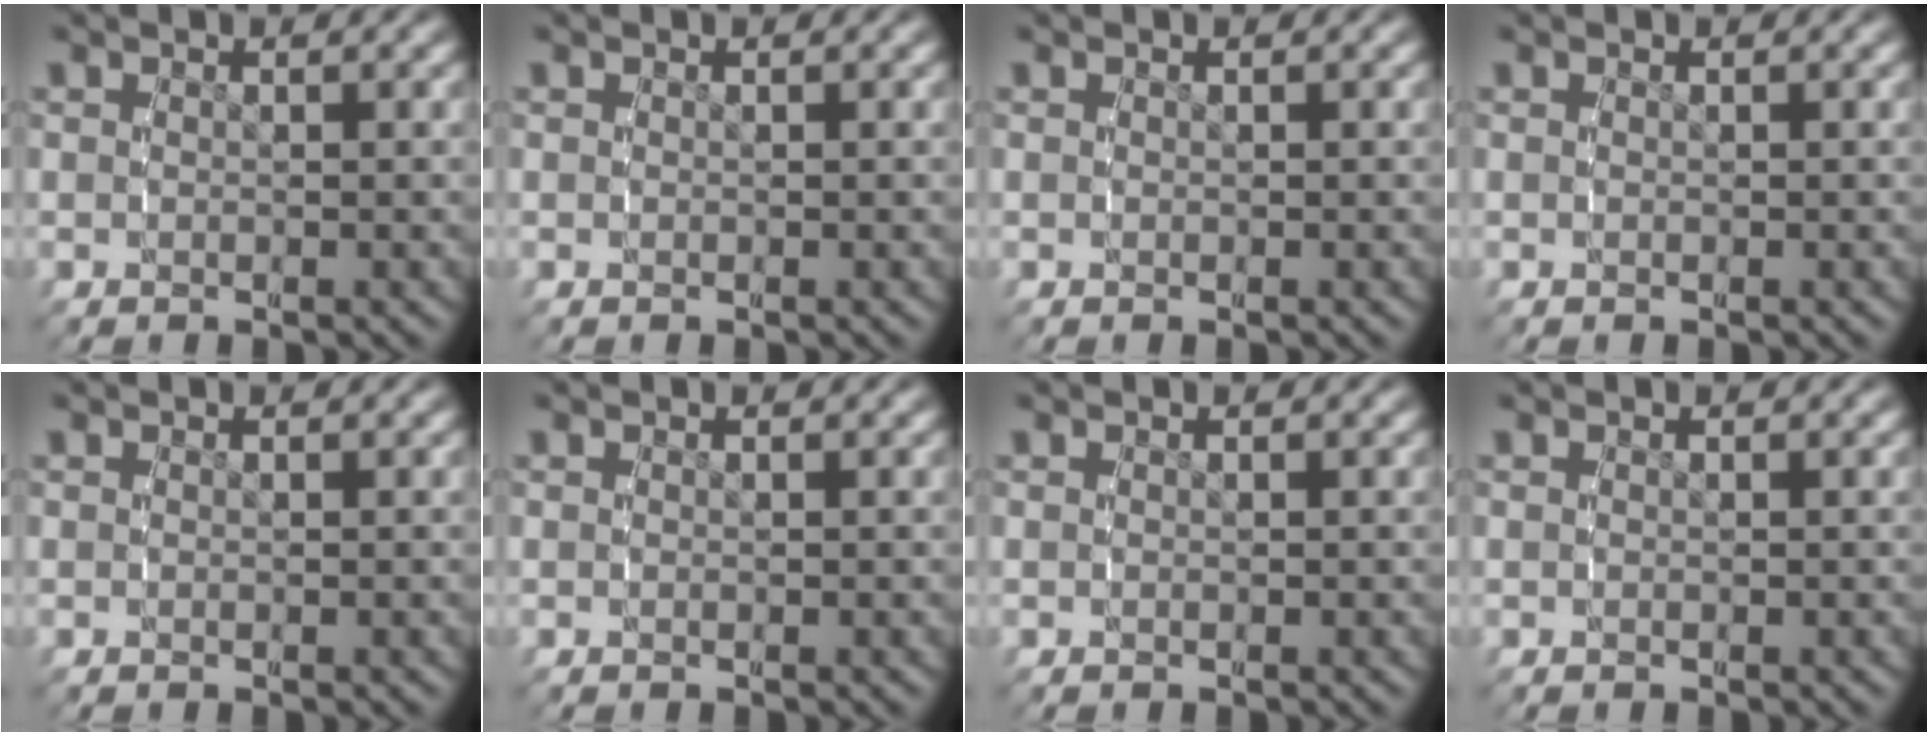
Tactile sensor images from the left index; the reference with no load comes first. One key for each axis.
{"total": 0.0}
{"total": 0.0}
{"total": 0.0}
{"total": 0.0}
{"total": 0.0}
{"total": 0.0}
{"total": 0.0}